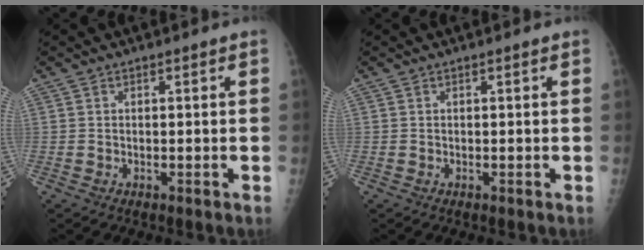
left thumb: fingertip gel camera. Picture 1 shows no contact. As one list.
[{"total": 0.0}]